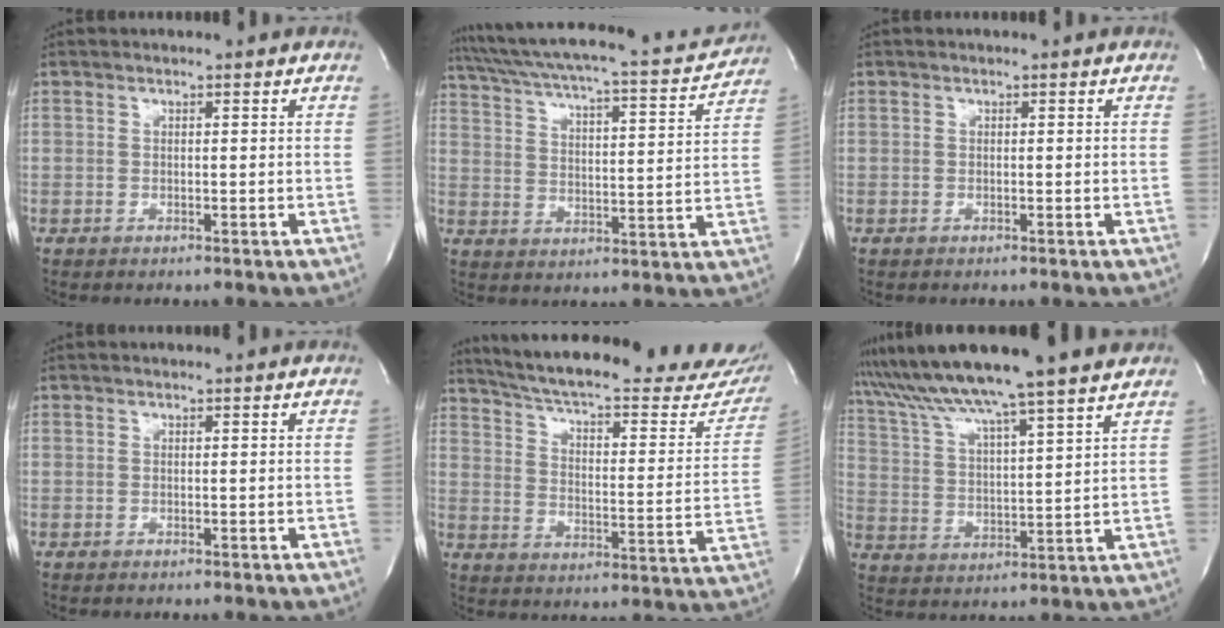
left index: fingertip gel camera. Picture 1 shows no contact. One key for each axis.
{"total": 19.3, "fx": 17.5, "fy": 1.3, "fz": 7.9, "tx": -0.140, "ty": -0.019, "tz": 0.246}
{"total": 0.0}
{"total": 0.0}
{"total": 31.2, "fx": 27.3, "fy": 5.7, "fz": 14.0, "tx": -0.225, "ty": -0.077, "tz": 0.340}
{"total": 17.1, "fx": 14.3, "fy": -1.0, "fz": 9.2, "tx": -0.171, "ty": 0.015, "tz": 0.231}